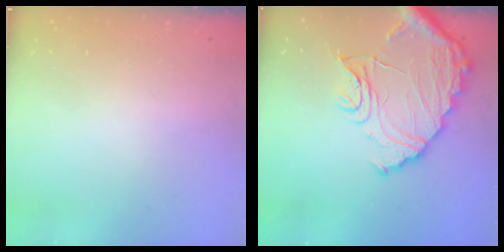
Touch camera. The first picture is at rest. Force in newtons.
{"total": 17.4, "press": 17.3, "slide": 1.3}